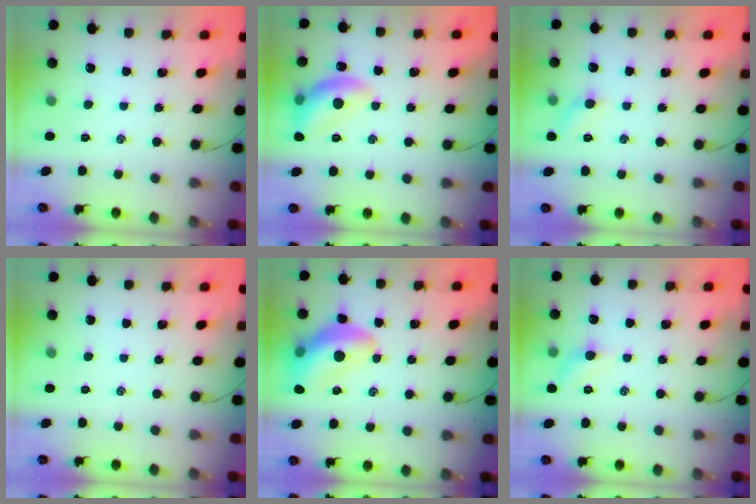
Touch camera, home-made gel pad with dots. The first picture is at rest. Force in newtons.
{"total": 11.7, "press": 11.6, "slide": 1.0}
{"total": 6.1, "press": 5.8, "slide": 1.9}
{"total": 0.0}
{"total": 15.1, "press": 14.8, "slide": 2.9}
{"total": 5.6, "press": 5.4, "slide": 1.1}